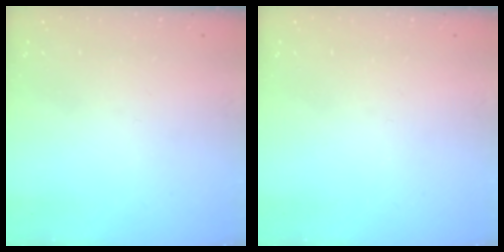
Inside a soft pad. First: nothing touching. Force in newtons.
{"total": 0.0}